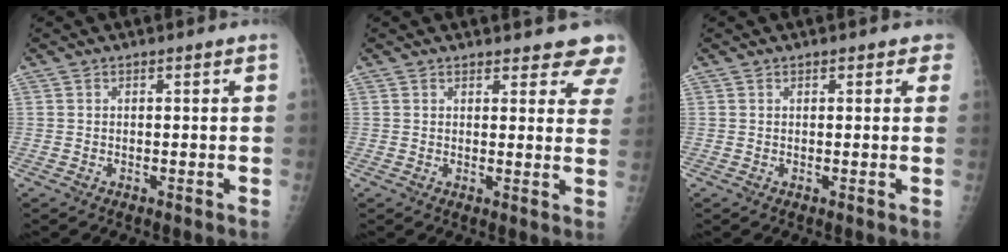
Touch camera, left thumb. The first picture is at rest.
{"total": 8.2, "force": [7.6, 2.6, 1.6], "torque": [0.030, -0.034, 0.061]}
{"total": 1.7, "force": [1.1, 1.0, 0.8], "torque": [0.014, 0.000, 0.006]}